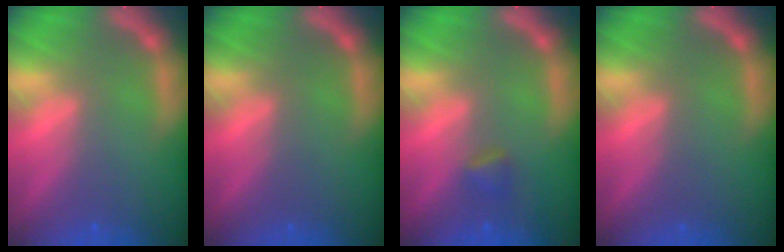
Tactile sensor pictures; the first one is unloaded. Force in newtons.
{"total": 0.0}
{"total": 1.4}
{"total": 0.0}